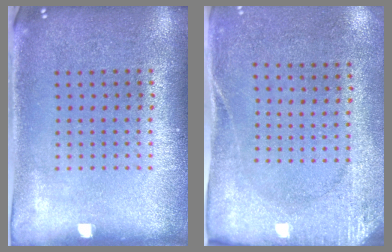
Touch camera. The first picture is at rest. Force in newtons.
{"total": 2.7, "press": 2.1, "slide": 1.7}